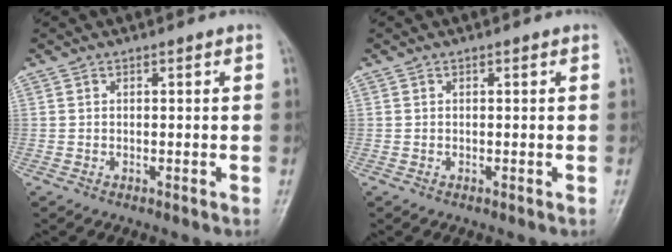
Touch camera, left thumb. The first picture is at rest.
{"total": 0.0}